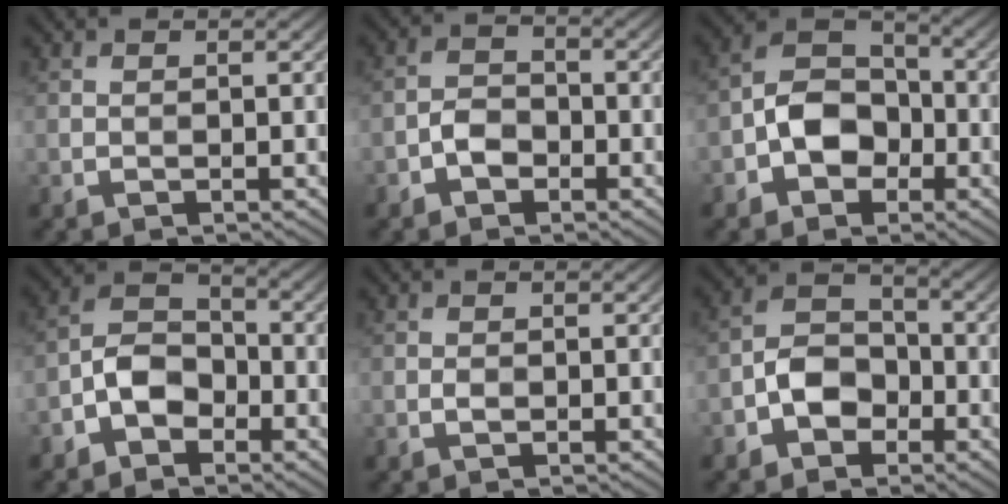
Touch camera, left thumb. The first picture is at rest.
{"total": 3.3, "force": [-1.7, 2.2, 1.8], "torque": [-0.031, 0.006, -0.038]}
{"total": 7.3, "force": [-2.5, 5.3, 4.3], "torque": [-0.074, 0.007, -0.060]}
{"total": 5.8, "force": [-2.9, 3.7, 3.3], "torque": [-0.060, 0.010, -0.068]}
{"total": 0.7, "force": [-0.2, 0.4, 0.5], "torque": [-0.010, 0.000, -0.004]}
{"total": 5.8, "force": [-2.5, 4.1, 3.3], "torque": [-0.060, 0.007, -0.055]}